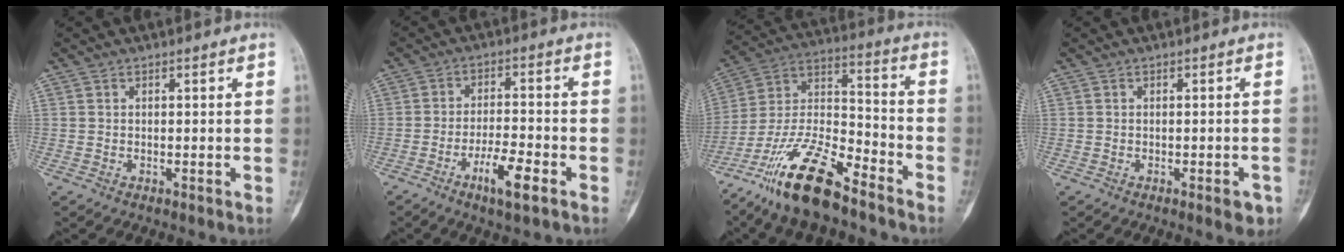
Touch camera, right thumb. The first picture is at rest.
{"total": 7.3, "force": [-3.9, 1.7, 5.9], "torque": [-0.109, 0.019, -0.066]}
{"total": 17.6, "force": [-12.5, 5.3, 11.2], "torque": [-0.208, 0.075, -0.230]}
{"total": 2.8, "force": [-1.4, 1.1, 2.2], "torque": [-0.019, 0.007, -0.014]}